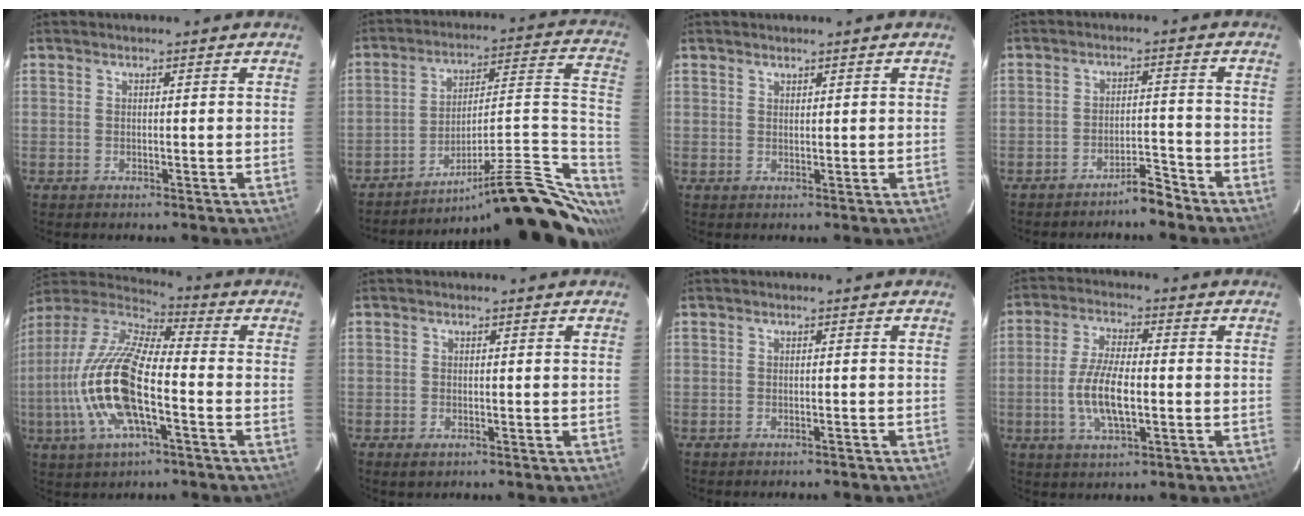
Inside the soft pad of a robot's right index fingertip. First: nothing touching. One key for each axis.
{"total": 23.5, "fx": -13.4, "fy": 5.9, "fz": 18.3, "tx": -0.230, "ty": 0.023, "tz": -0.190}
{"total": 0.8, "fx": 0.7, "fy": 0.4, "fz": 0.2, "tx": -0.004, "ty": 0.002, "tz": 0.014}
{"total": 4.3, "fx": -4.0, "fy": 0.7, "fz": 1.6, "tx": -0.037, "ty": 0.009, "tz": -0.061}
{"total": 18.8, "fx": -5.0, "fy": 6.3, "fz": 17.0, "tx": -0.350, "ty": -0.009, "tz": -0.106}
{"total": 1.5, "fx": -0.9, "fy": 0.8, "fz": 0.8, "tx": -0.015, "ty": -0.004, "tz": -0.016}
{"total": 1.2, "fx": -1.2, "fy": 0.2, "fz": 0.2, "tx": -0.009, "ty": 0.004, "tz": -0.015}
{"total": 8.9, "fx": -1.8, "fy": 3.1, "fz": 8.2, "tx": -0.166, "ty": -0.002, "tz": -0.034}